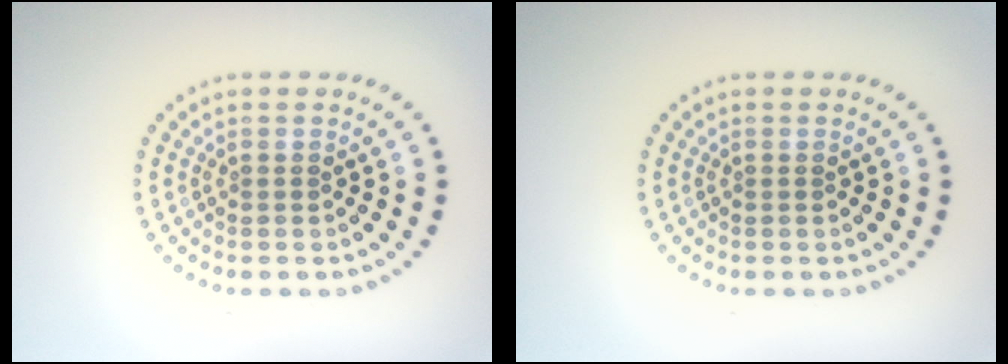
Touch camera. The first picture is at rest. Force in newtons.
{"total": 0.0}